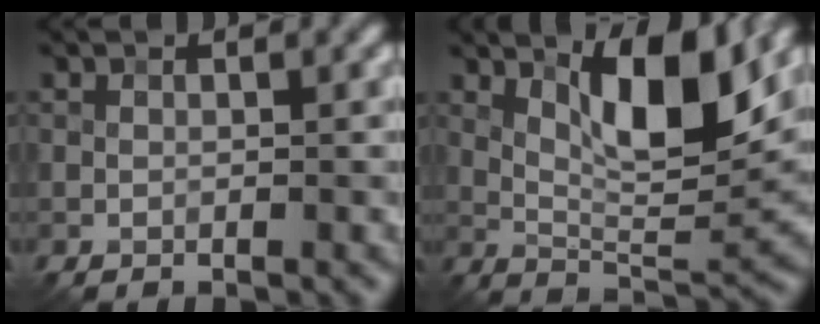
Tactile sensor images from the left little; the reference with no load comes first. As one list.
[{"total": 8.9, "force": [3.2, 2.8, 7.8], "torque": [-0.124, -0.005, 0.052]}]